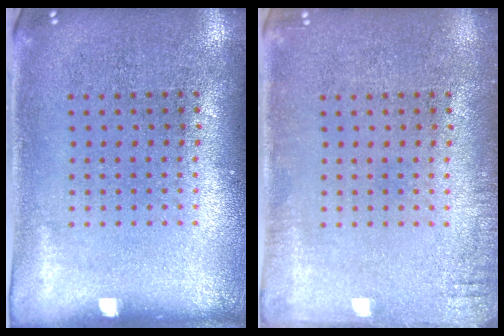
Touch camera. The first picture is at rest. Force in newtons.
{"total": 1.4, "press": 1.4, "slide": 0.1}